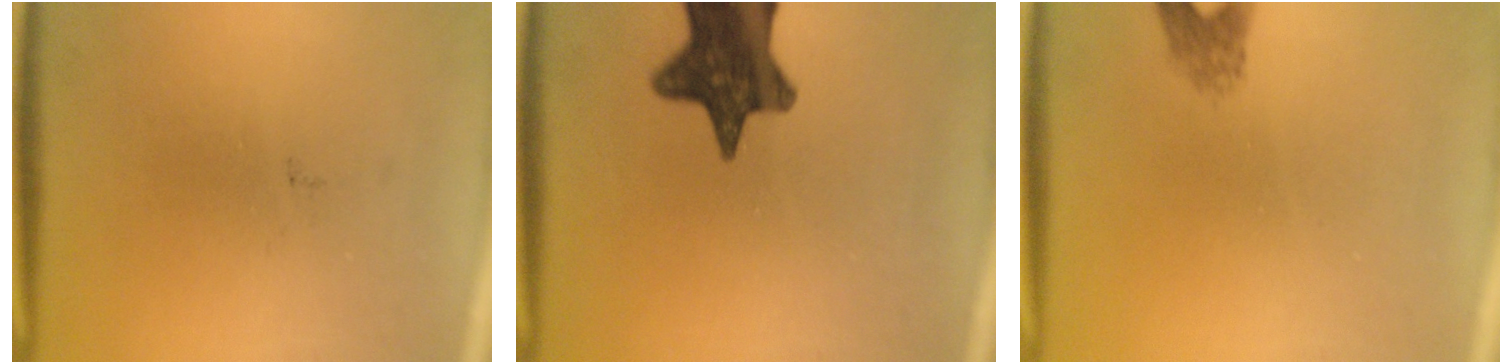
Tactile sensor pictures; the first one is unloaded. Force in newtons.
{"total": 13.7}
{"total": 2.1}